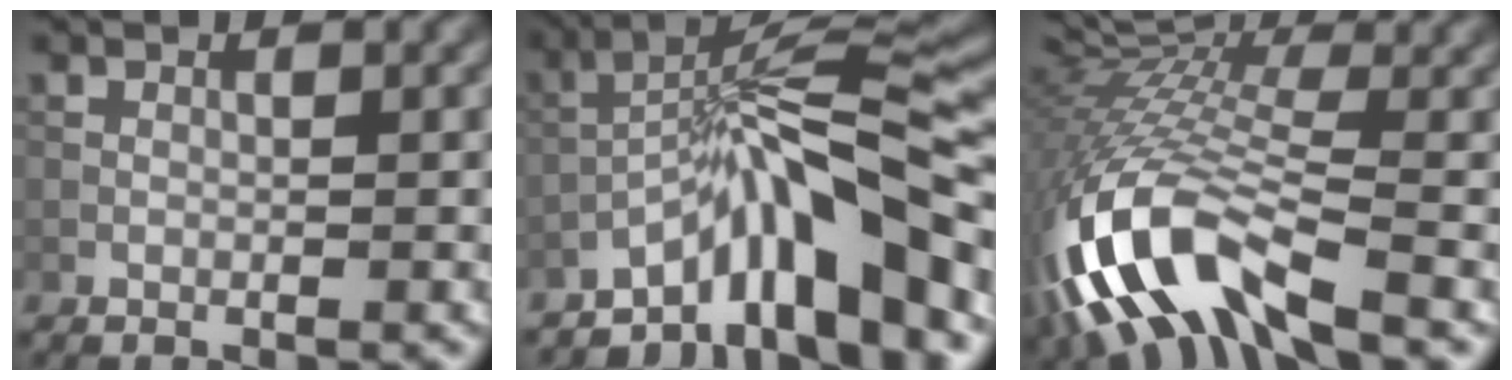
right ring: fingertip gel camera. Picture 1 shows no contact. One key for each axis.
{"total": 10.6, "fx": -6.1, "fy": 1.9, "fz": 8.4, "tx": -0.119, "ty": 0.020, "tz": -0.105}
{"total": 12.3, "fx": -5.2, "fy": 4.7, "fz": 10.1, "tx": -0.221, "ty": -0.010, "tz": -0.101}